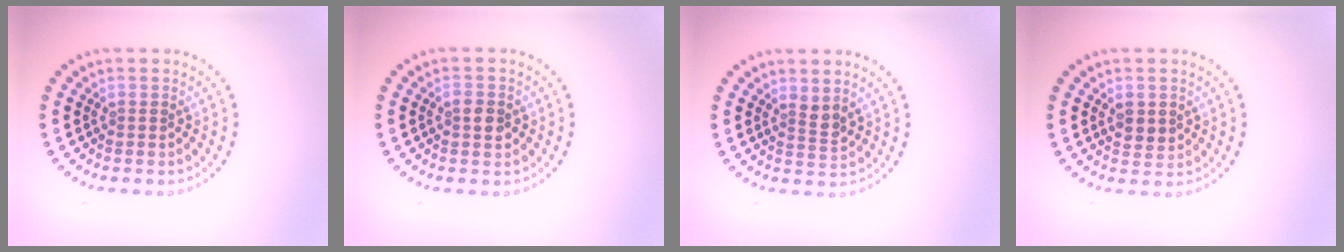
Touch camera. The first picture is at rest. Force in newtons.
{"total": 2.2, "press": 2.2, "slide": 0.1}
{"total": 1.3, "press": 1.0, "slide": 0.9}
{"total": 1.9, "press": 1.8, "slide": 0.3}